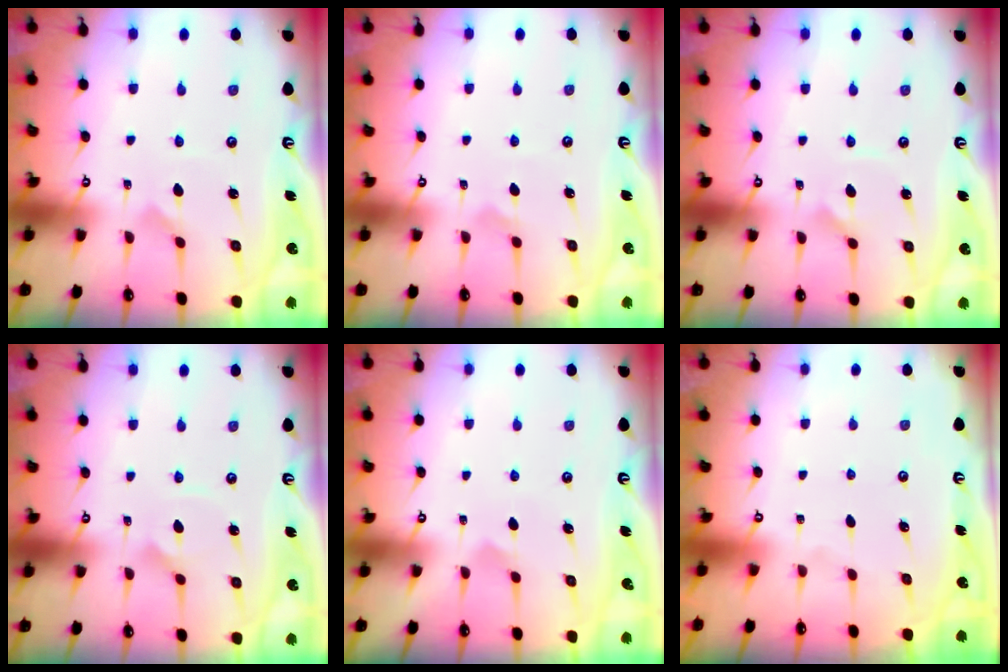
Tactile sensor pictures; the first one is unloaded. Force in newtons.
{"total": 2.5, "press": 2.5, "slide": 0.4}
{"total": 2.9, "press": 2.9, "slide": 0.4}
{"total": 2.5, "press": 2.5, "slide": 0.1}
{"total": 3.2, "press": 3.1, "slide": 0.2}
{"total": 0.0}